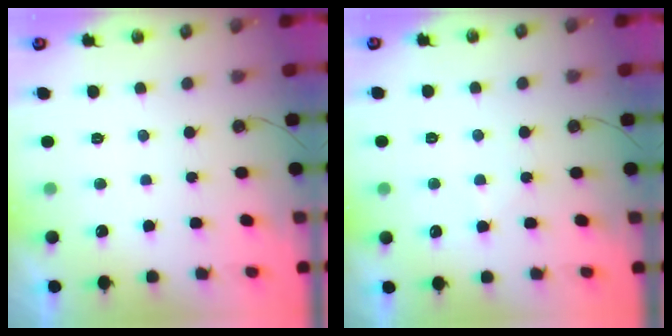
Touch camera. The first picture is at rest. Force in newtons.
{"total": 6.5, "press": 6.4, "slide": 0.7}